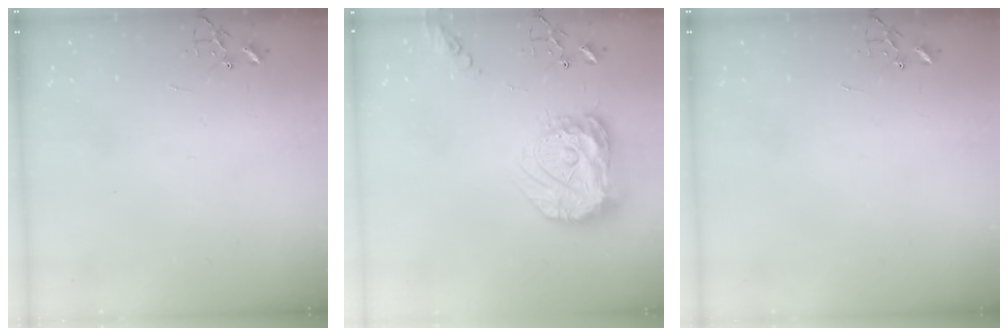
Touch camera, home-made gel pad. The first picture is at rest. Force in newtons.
{"total": 18.2, "press": 18.1, "slide": 1.7}
{"total": 0.0}